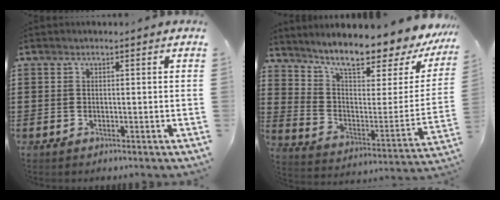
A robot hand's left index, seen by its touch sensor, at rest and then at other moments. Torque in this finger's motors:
{"motor_torque": [1.63, -0.51, 1.01, 0.21]}